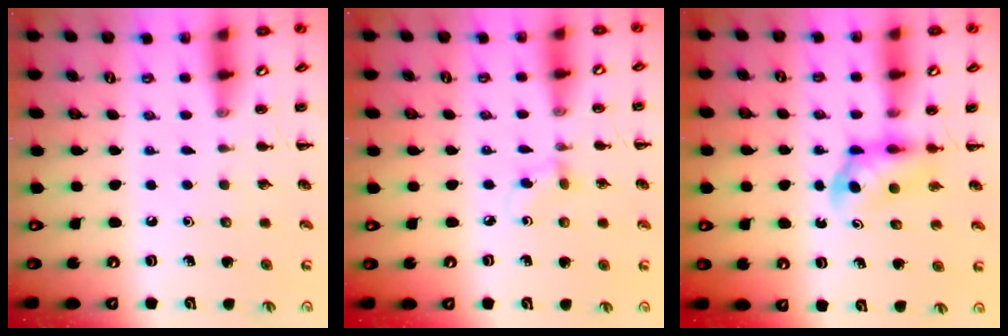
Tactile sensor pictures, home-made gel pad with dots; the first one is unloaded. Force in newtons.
{"total": 4.4, "press": 4.0, "slide": 1.7}
{"total": 3.8, "press": 3.7, "slide": 0.7}